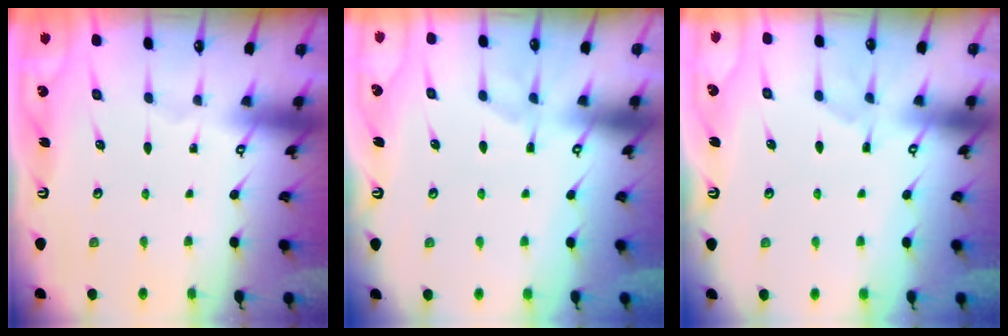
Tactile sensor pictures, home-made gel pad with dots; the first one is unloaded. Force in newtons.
{"total": 1.2, "press": 0.1, "slide": 1.2}
{"total": 1.6, "press": 1.2, "slide": 1.2}